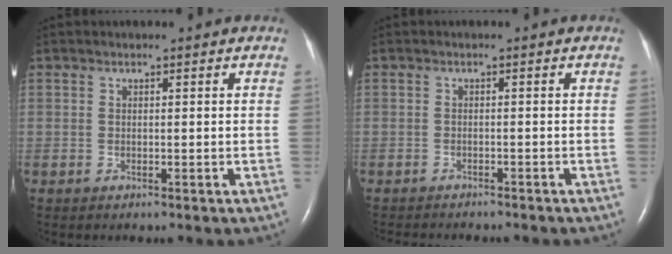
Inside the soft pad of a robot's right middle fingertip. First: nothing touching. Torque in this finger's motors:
{"motor_torque": [0.20, -0.22, -0.04, 0.03]}